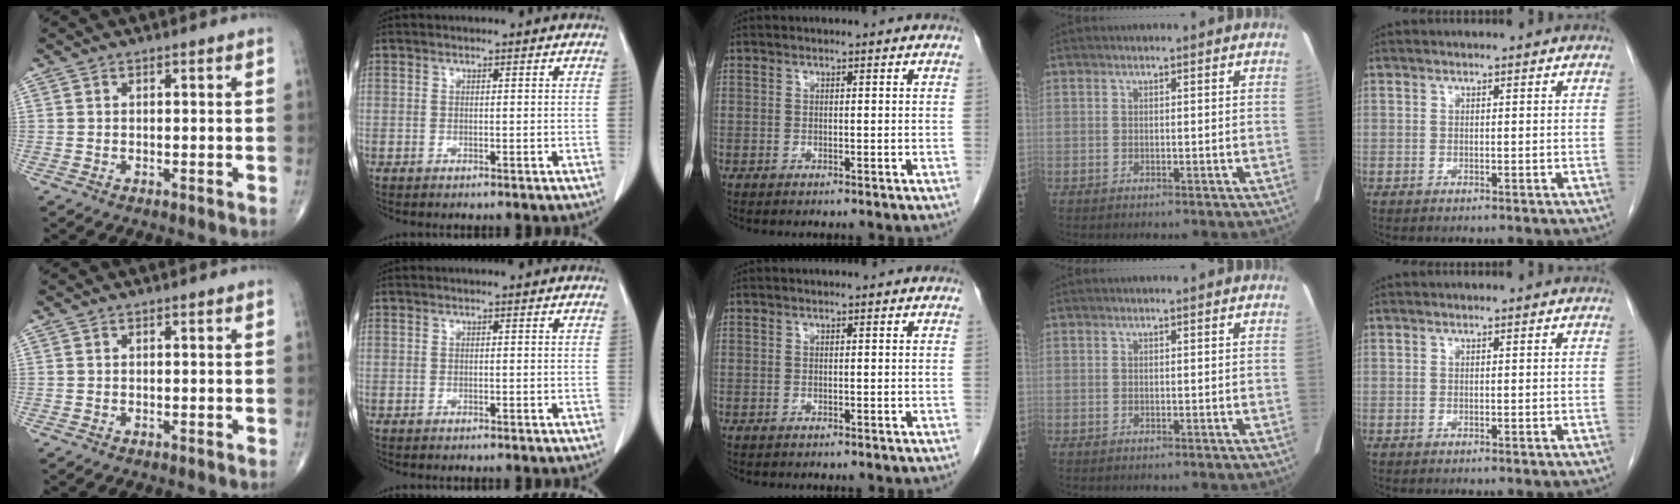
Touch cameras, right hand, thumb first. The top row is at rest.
{}